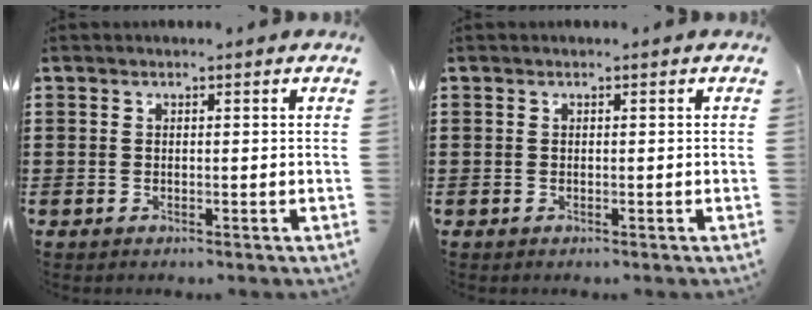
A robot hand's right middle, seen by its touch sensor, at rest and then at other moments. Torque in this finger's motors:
{"motor_torque": [-0.59, 0.64, 0.00, -0.01]}